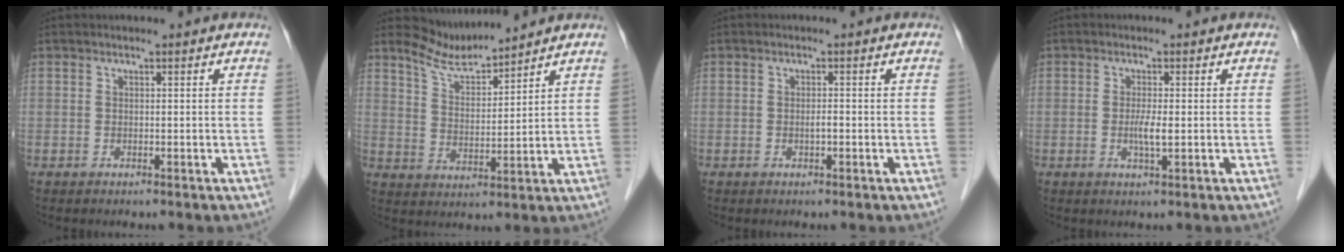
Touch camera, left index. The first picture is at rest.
{"total": 5.7, "force": [5.7, 0.1, 0.3], "torque": [-0.017, -0.002, 0.116]}
{"total": 0.9, "force": [-0.3, 0.2, 0.8], "torque": [-0.016, 0.001, -0.005]}
{"total": 2.4, "force": [-0.3, 0.2, 2.4], "torque": [-0.050, -0.004, -0.004]}